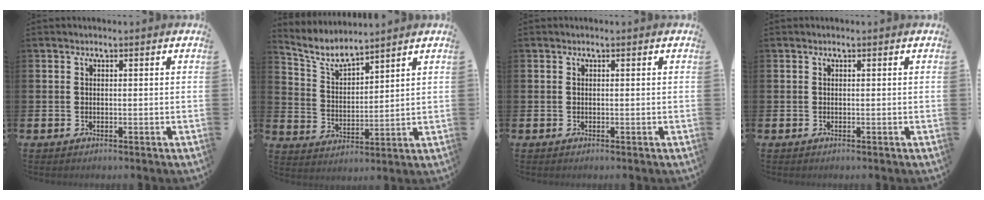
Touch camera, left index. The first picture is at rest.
{"total": 5.7, "force": [5.2, 1.2, 2.0], "torque": [-0.065, -0.026, 0.091]}
{"total": 0.0}
{"total": 0.0}